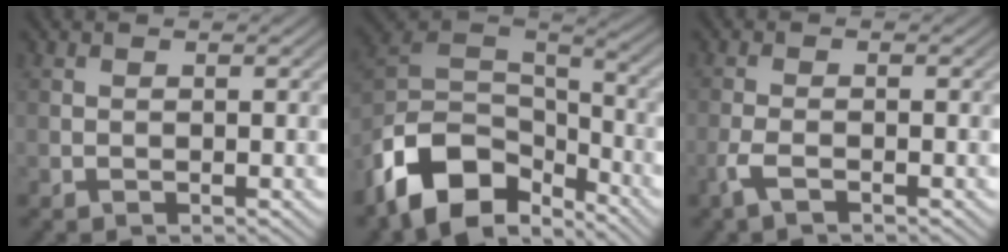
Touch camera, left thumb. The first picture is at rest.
{"total": 13.5, "force": [-8.0, 7.6, 7.8], "torque": [-0.190, -0.011, -0.157]}
{"total": 2.4, "force": [-1.5, 0.6, 1.8], "torque": [-0.046, 0.001, -0.036]}